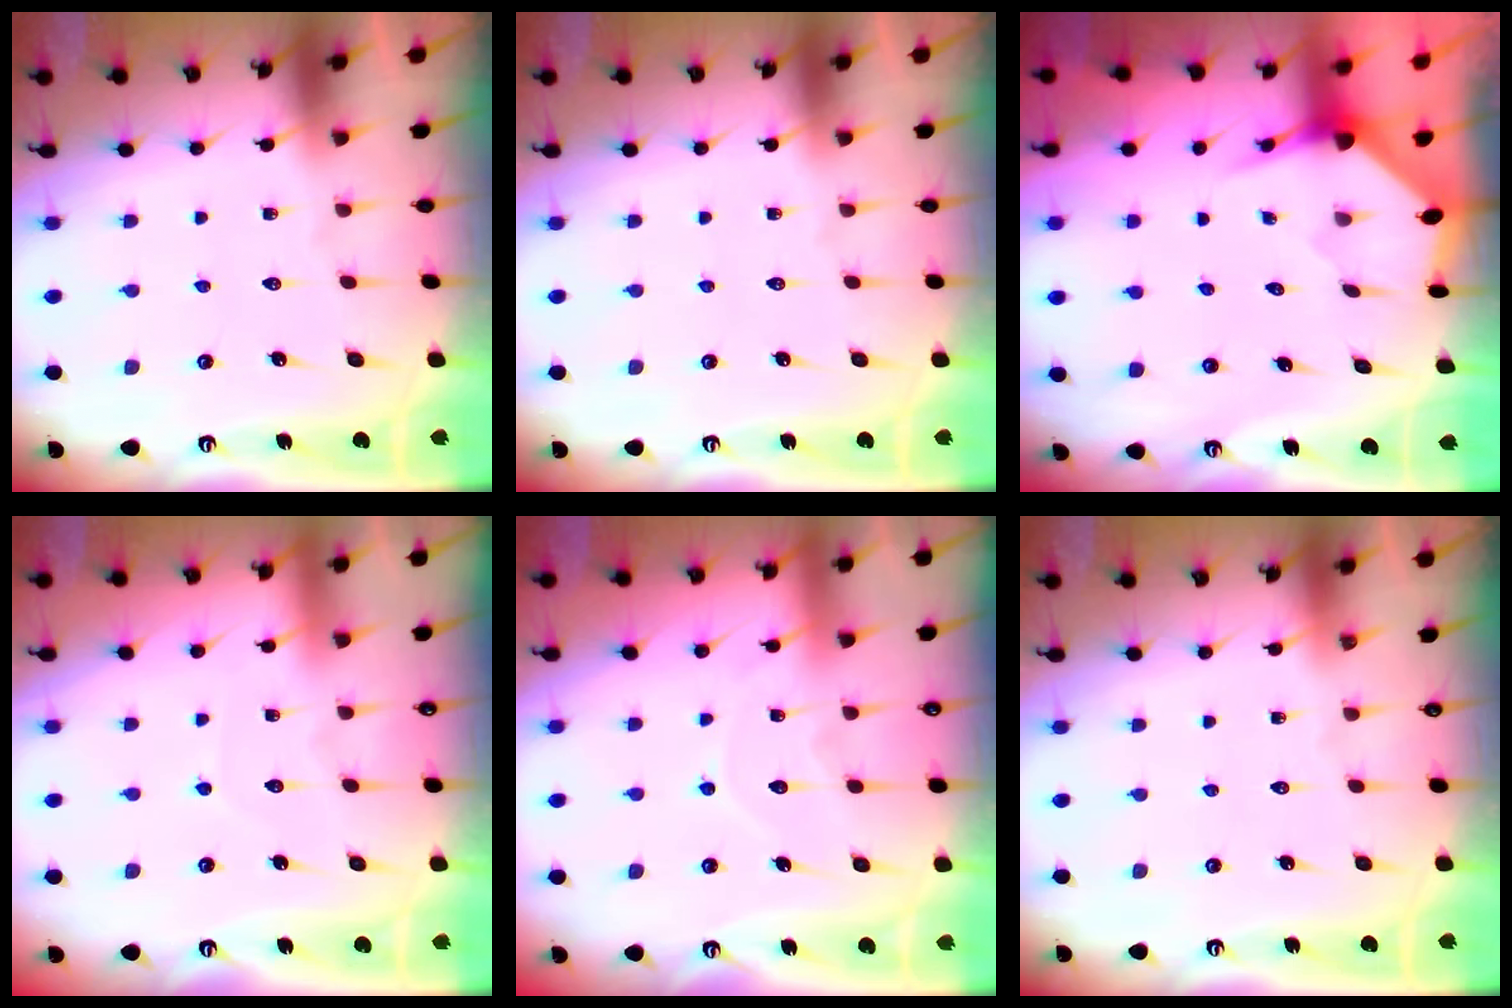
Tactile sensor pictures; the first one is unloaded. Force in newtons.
{"total": 0.0}
{"total": 3.2, "press": 3.2, "slide": 0.1}
{"total": 2.8, "press": 2.7, "slide": 0.4}
{"total": 7.7, "press": 7.6, "slide": 0.7}
{"total": 0.0}